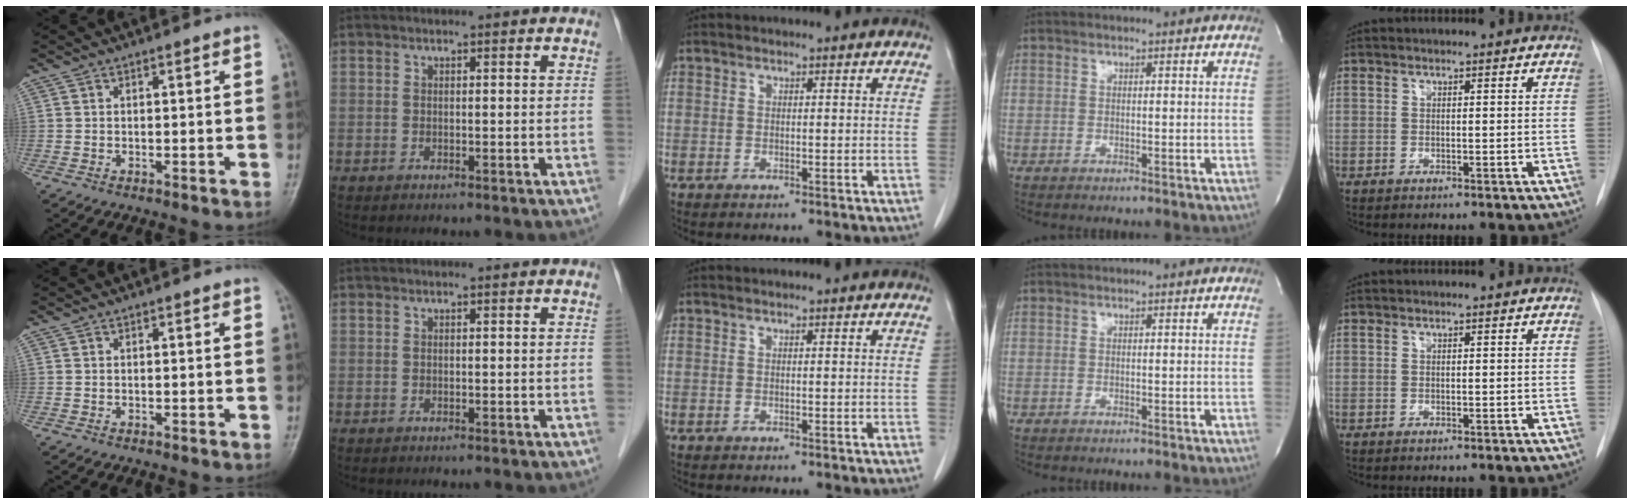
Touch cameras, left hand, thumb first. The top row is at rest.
{}